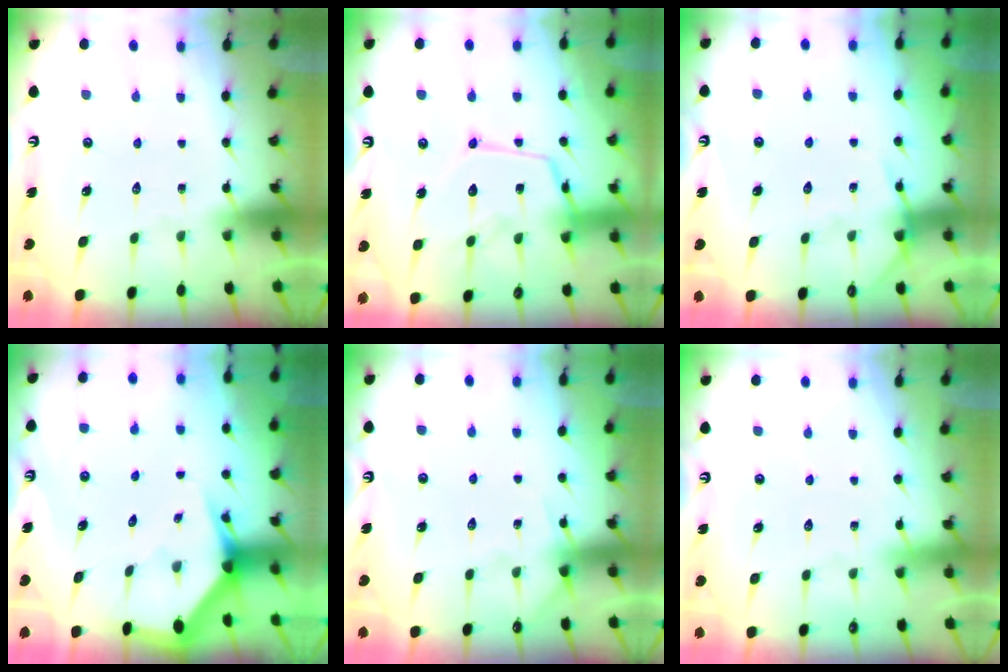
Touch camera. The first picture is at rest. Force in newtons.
{"total": 14.5, "press": 14.4, "slide": 1.3}
{"total": 5.3, "press": 5.3, "slide": 0.5}
{"total": 2.7, "press": 2.7, "slide": 0.2}
{"total": 5.5, "press": 5.5, "slide": 0.7}
{"total": 1.1, "press": 1.1, "slide": 0.2}